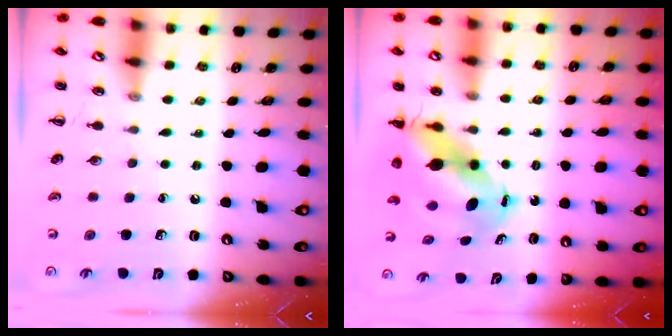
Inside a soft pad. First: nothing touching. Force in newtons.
{"total": 9.5, "press": 9.1, "slide": 2.7}